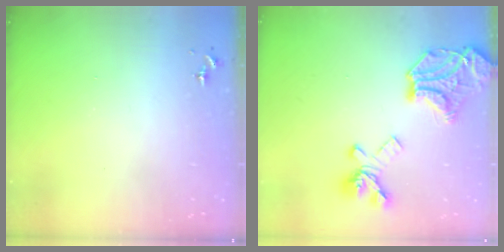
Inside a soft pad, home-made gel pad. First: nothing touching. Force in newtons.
{"total": 21.3, "press": 21.2, "slide": 1.6}